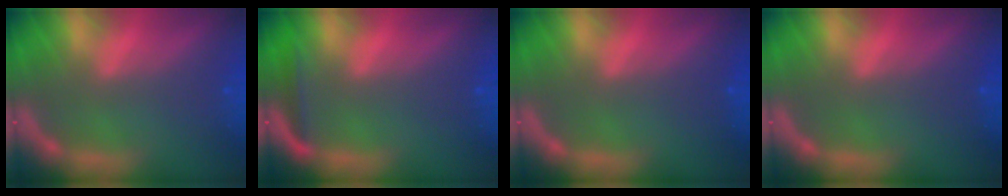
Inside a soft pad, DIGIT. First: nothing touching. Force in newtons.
{"total": 1.9}
{"total": 0.0}
{"total": 0.0}